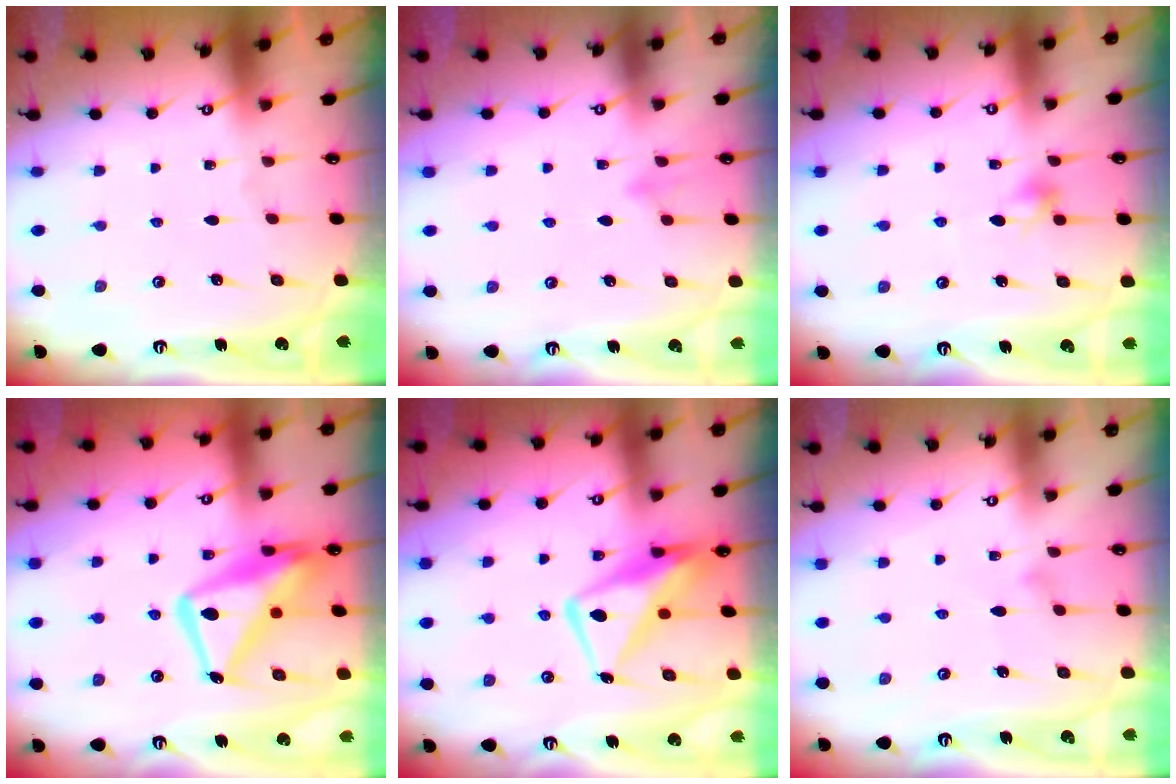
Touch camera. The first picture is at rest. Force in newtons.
{"total": 7.7, "press": 7.6, "slide": 1.4}
{"total": 6.6, "press": 6.4, "slide": 1.4}
{"total": 16.1, "press": 16.0, "slide": 1.7}
{"total": 11.9, "press": 11.9, "slide": 1.1}
{"total": 7.6, "press": 7.6, "slide": 0.5}